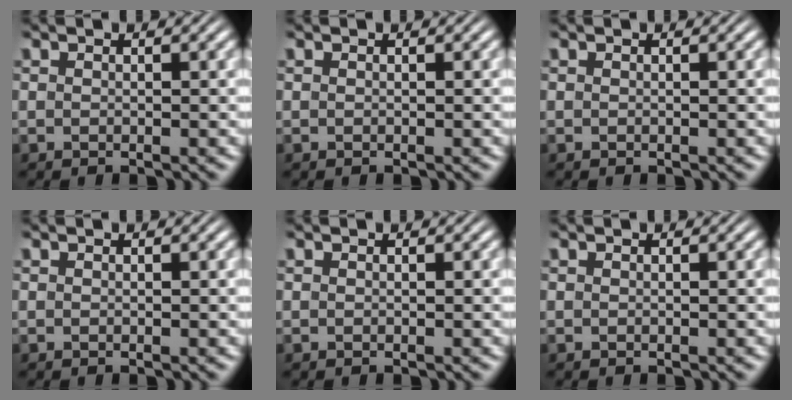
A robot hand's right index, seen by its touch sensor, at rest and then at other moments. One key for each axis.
{"total": 0.0}
{"total": 0.0}
{"total": 0.0}
{"total": 0.0}
{"total": 0.0}